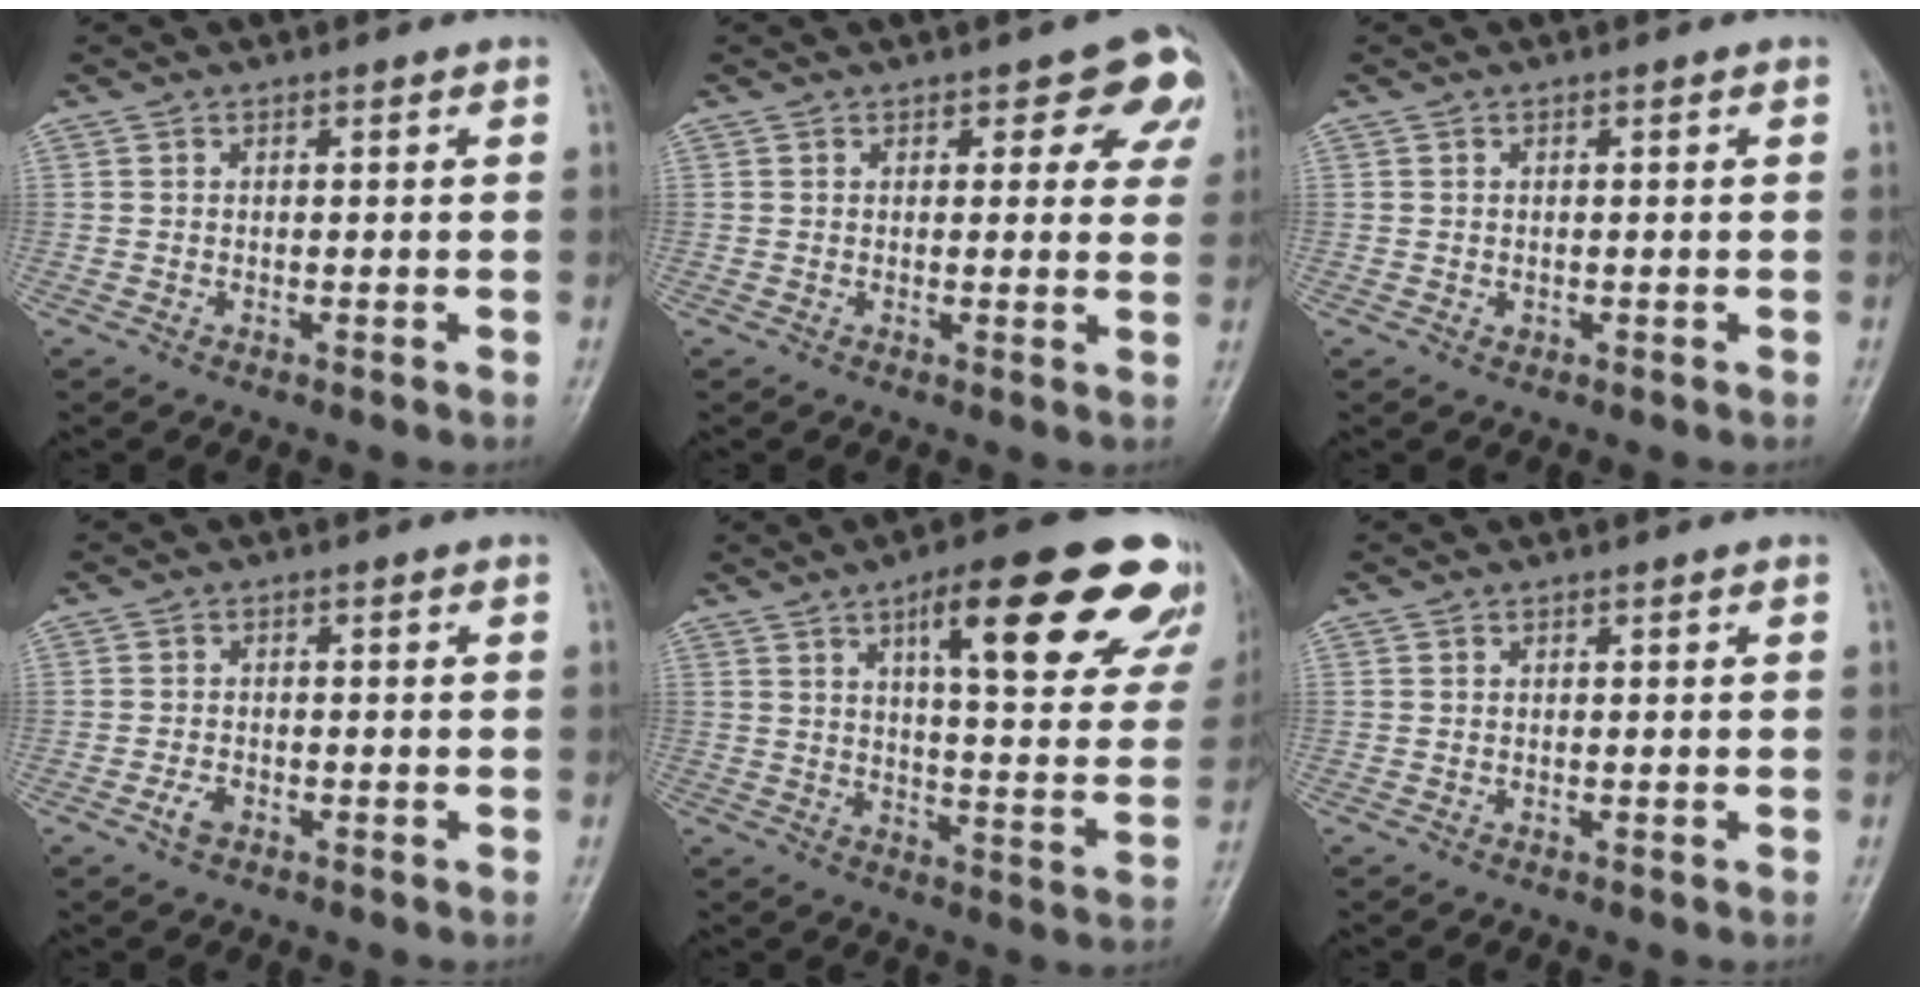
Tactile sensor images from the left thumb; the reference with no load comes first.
{"total": 7.1, "force": [3.8, 3.9, 4.6], "torque": [-0.006, -0.011, 0.037]}
{"total": 0.6, "force": [0.0, 0.6, 0.2], "torque": [0.002, 0.001, -0.001]}
{"total": 2.3, "force": [-1.2, 1.3, 1.3], "torque": [-0.026, 0.005, -0.024]}
{"total": 24.2, "force": [13.0, 6.9, 19.2], "torque": [-0.220, -0.033, 0.175]}
{"total": 0.0}